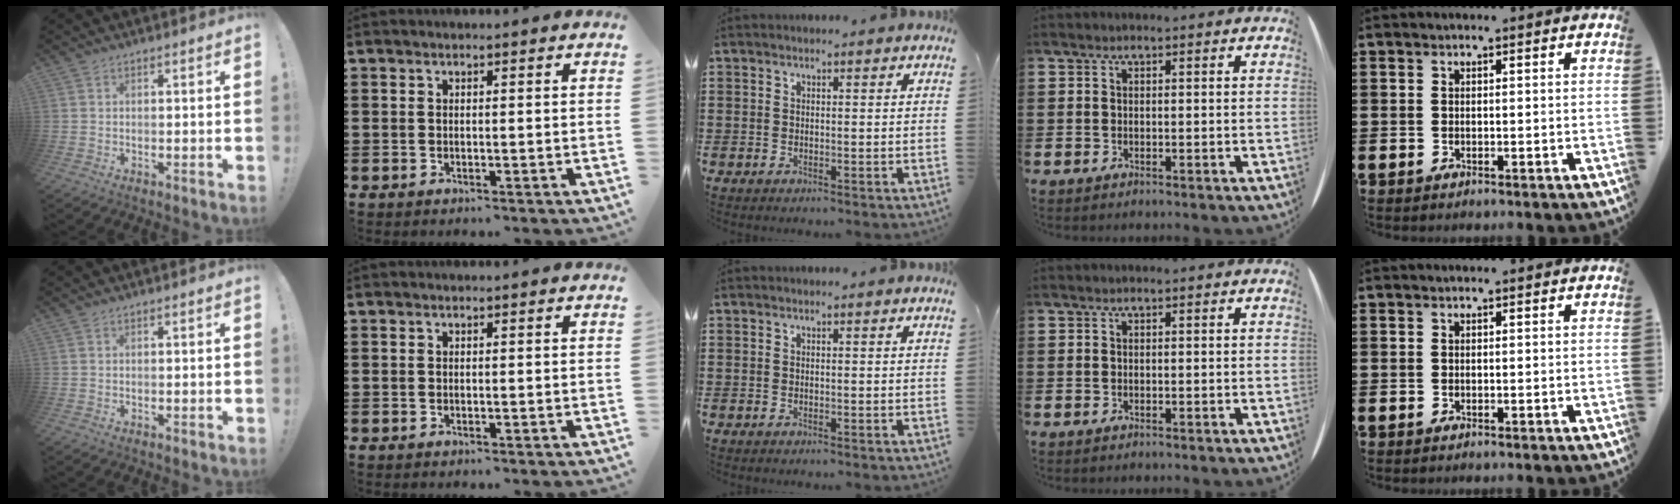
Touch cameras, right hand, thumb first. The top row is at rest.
{}